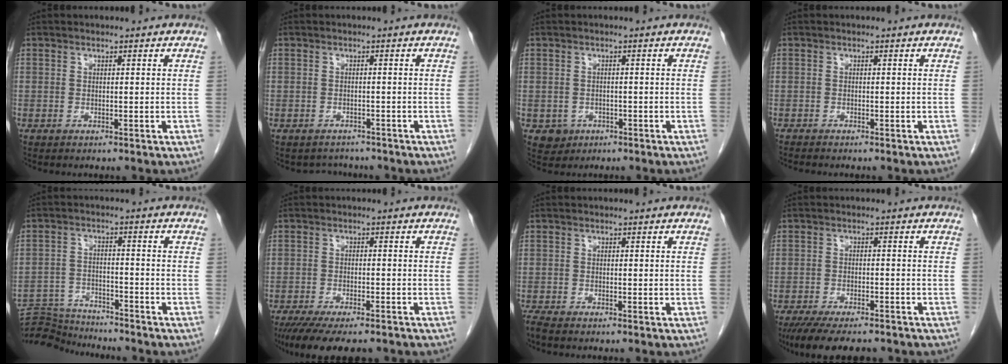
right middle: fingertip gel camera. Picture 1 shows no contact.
{"total": 2.8, "force": [-2.5, 1.3, -0.3], "torque": [0.001, 0.004, -0.037]}
{"total": 2.6, "force": [-1.1, 2.2, 0.5], "torque": [-0.006, 0.005, -0.011]}
{"total": 1.2, "force": [-1.1, 0.1, 0.5], "torque": [-0.010, -0.004, -0.015]}
{"total": 8.8, "force": [-8.8, 0.7, 0.0], "torque": [0.002, 0.007, -0.151]}
{"total": 12.4, "force": [-9.9, 3.1, 6.7], "torque": [-0.113, -0.020, -0.147]}
{"total": 1.4, "force": [-1.3, -0.2, 0.5], "torque": [-0.020, -0.006, -0.028]}
{"total": 11.3, "force": [-9.4, 2.7, 5.6], "torque": [-0.085, -0.016, -0.138]}